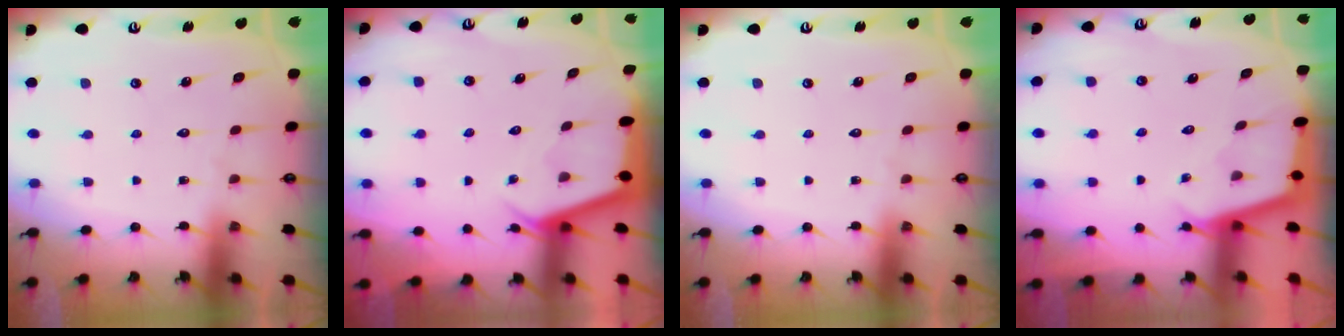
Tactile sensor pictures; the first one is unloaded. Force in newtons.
{"total": 2.8, "press": 2.8, "slide": 0.4}
{"total": 0.0}
{"total": 2.1, "press": 2.1, "slide": 0.2}